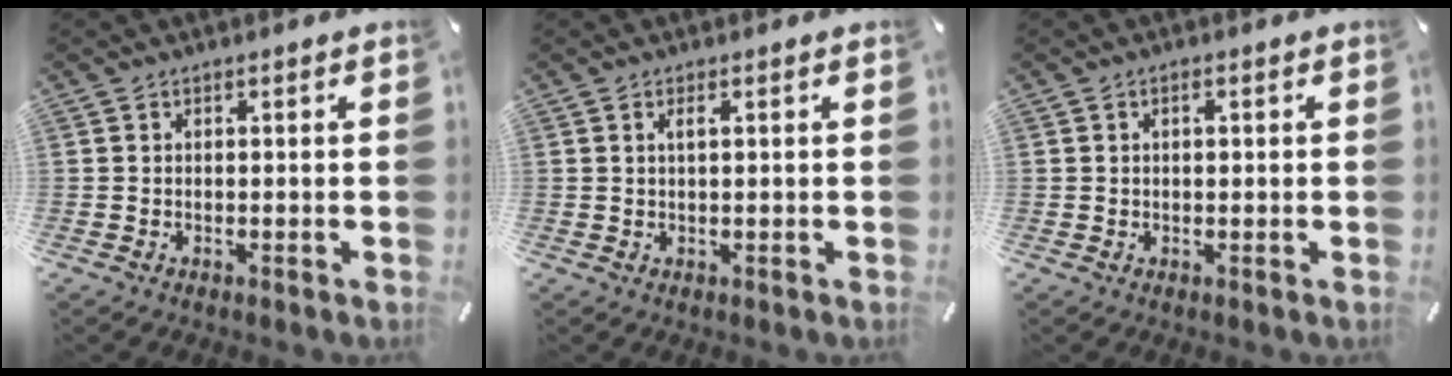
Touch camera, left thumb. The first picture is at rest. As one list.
[{"total": 1.7, "force": [0.5, 0.3, 1.6], "torque": [-0.031, 0.001, 0.006]}, {"total": 1.3, "force": [0.2, 0.7, 1.1], "torque": [-0.023, 0.004, 0.001]}]